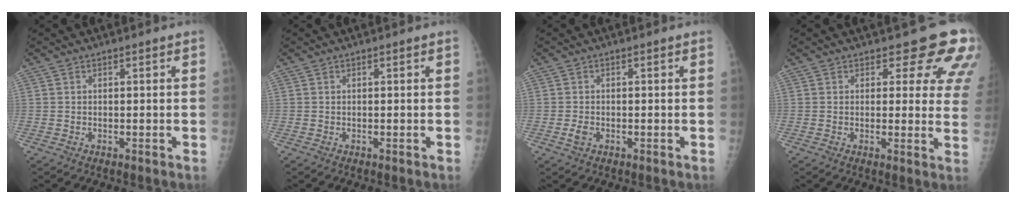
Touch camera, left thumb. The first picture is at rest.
{"total": 0.0}
{"total": 1.6, "force": [-0.7, 1.1, 1.0], "torque": [-0.017, -0.001, -0.014]}
{"total": 10.1, "force": [7.4, 4.5, 5.1], "torque": [-0.009, -0.038, 0.060]}